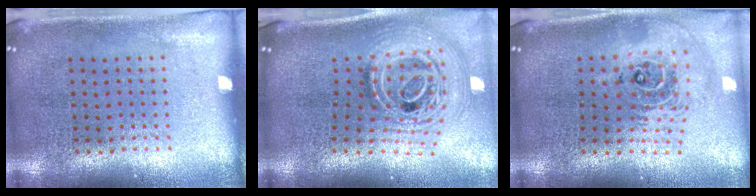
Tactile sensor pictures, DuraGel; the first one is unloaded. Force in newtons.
{"total": 3.0, "press": 2.1, "slide": 2.2}
{"total": 2.4, "press": 1.8, "slide": 1.6}